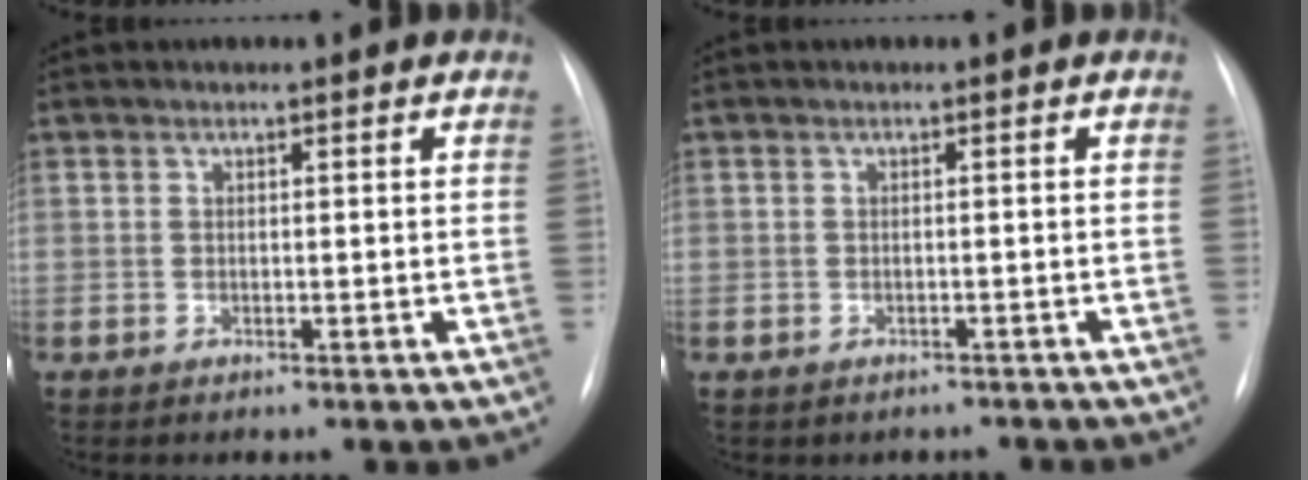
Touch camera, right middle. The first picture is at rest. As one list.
[{"total": 1.8, "force": [-1.4, 1.1, -0.1], "torque": [-0.001, 0.009, -0.020]}]